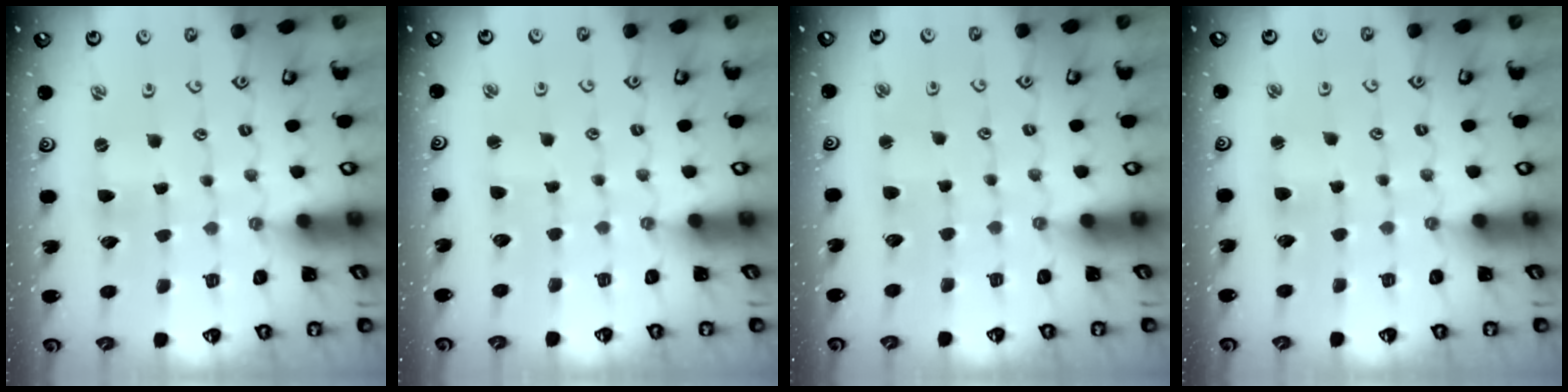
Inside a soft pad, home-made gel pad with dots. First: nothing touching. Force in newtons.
{"total": 1.5, "press": 1.5, "slide": 0.1}
{"total": 2.5, "press": 2.5, "slide": 0.3}
{"total": 2.7, "press": 2.7, "slide": 0.3}